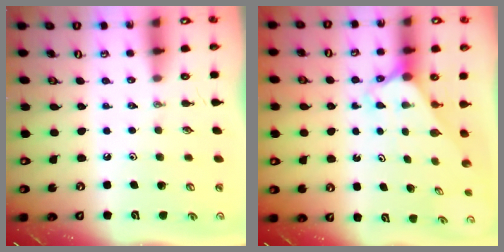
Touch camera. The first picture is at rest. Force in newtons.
{"total": 2.4, "press": 2.4, "slide": 0.2}